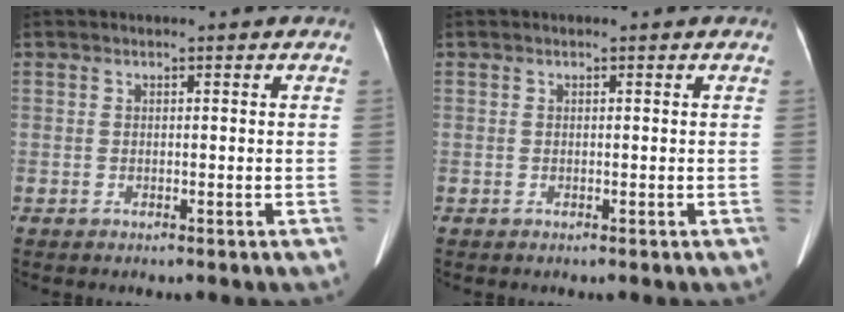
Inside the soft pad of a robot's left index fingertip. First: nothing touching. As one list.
[{"total": 0.0}]